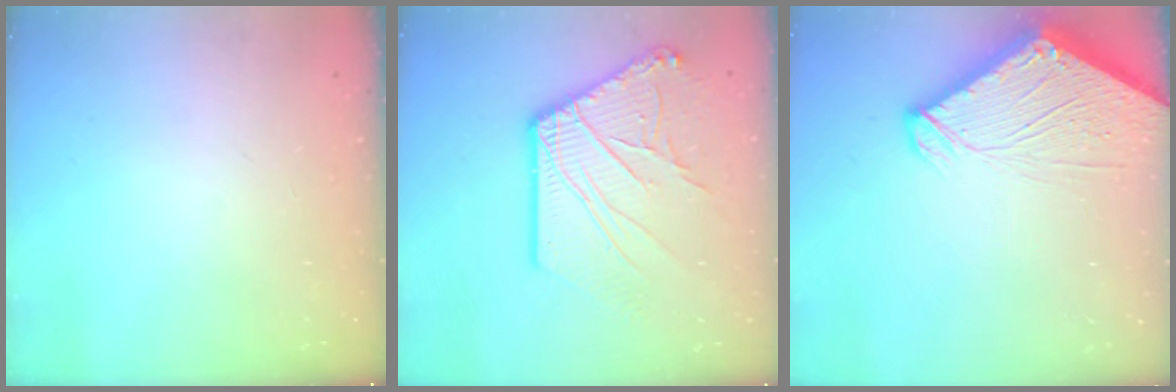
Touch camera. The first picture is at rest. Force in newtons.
{"total": 14.7, "press": 14.6, "slide": 1.8}
{"total": 9.2, "press": 9.1, "slide": 1.0}